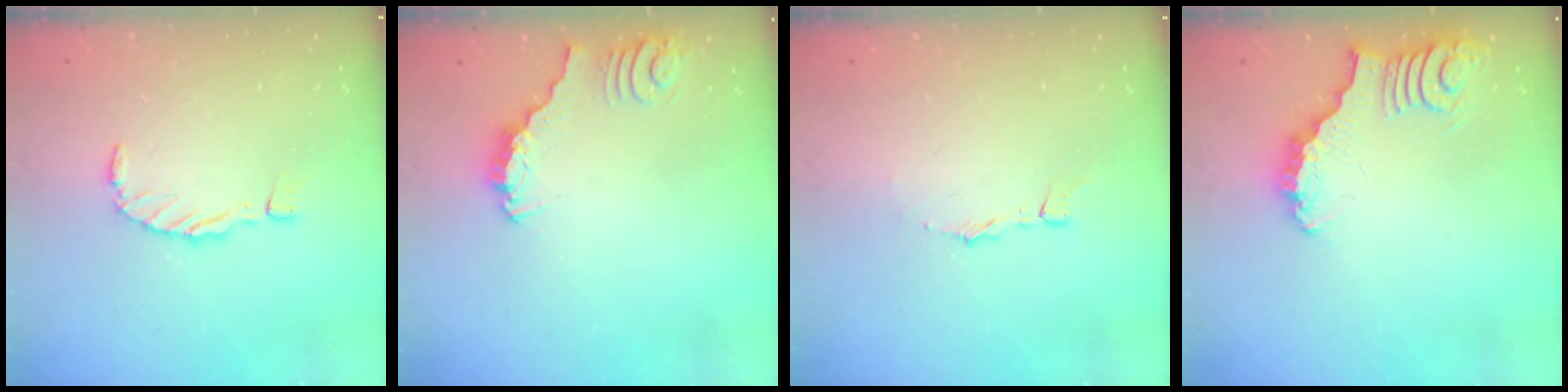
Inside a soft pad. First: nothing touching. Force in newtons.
{"total": 2.7, "press": 2.7, "slide": 0.1}
{"total": 2.6, "press": 2.6, "slide": 0.2}
{"total": 3.4, "press": 3.3, "slide": 0.5}